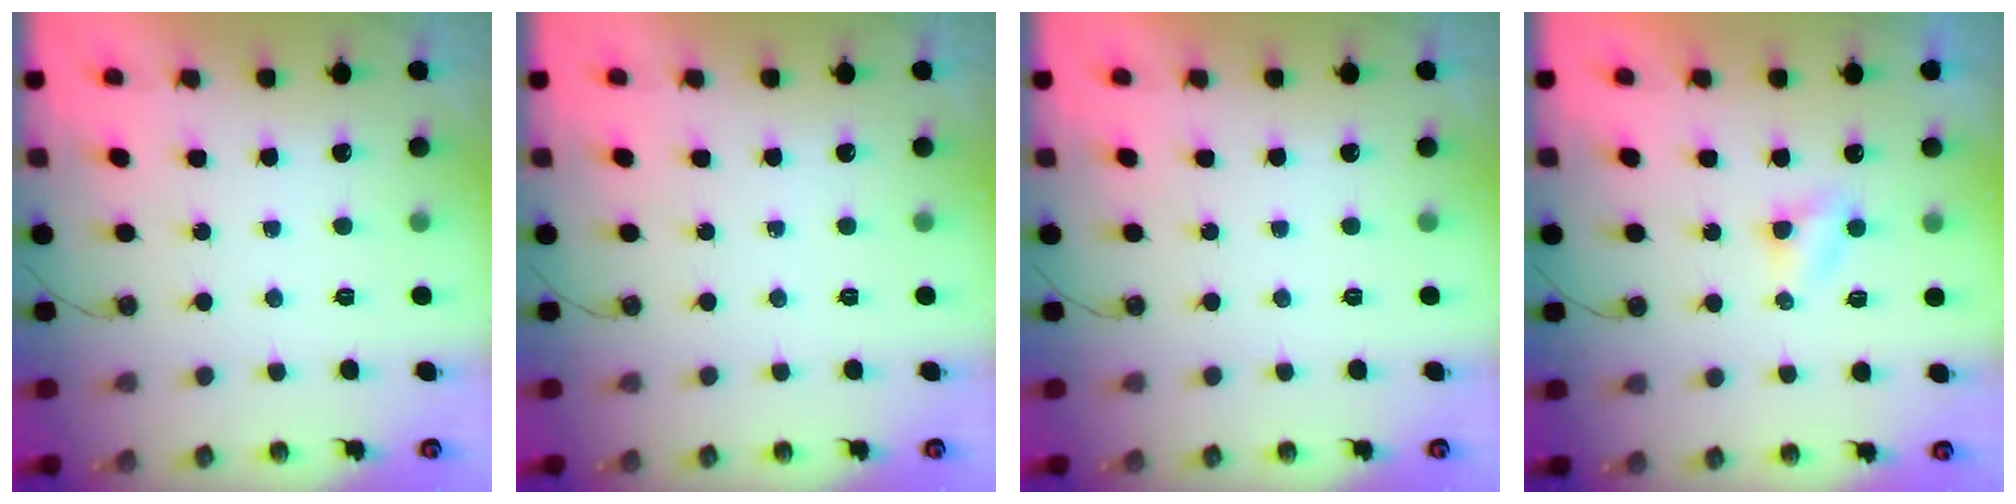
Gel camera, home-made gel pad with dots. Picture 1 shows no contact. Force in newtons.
{"total": 0.0}
{"total": 0.0}
{"total": 3.3, "press": 3.3, "slide": 0.4}